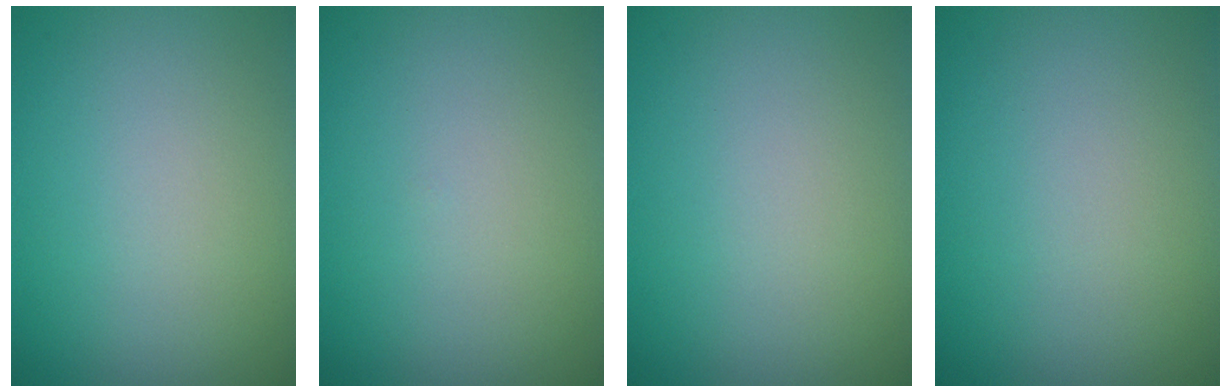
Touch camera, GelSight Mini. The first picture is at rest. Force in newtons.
{"total": 0.0}
{"total": 0.0}
{"total": 0.0}